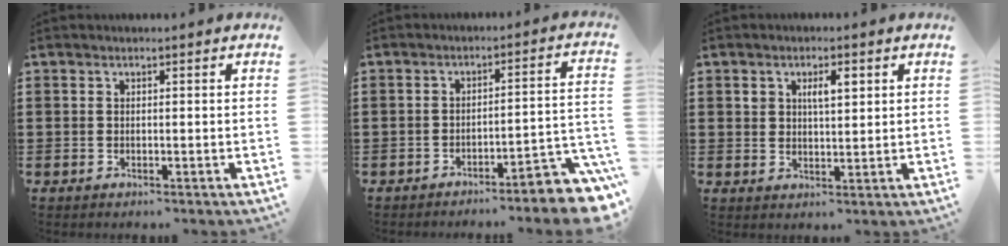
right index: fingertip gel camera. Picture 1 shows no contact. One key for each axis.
{"total": 4.9, "fx": -4.2, "fy": 0.4, "fz": 2.7, "tx": -0.043, "ty": -0.010, "tz": -0.083}
{"total": 3.5, "fx": 1.4, "fy": 1.6, "fz": 2.8, "tx": -0.043, "ty": 0.001, "tz": 0.020}